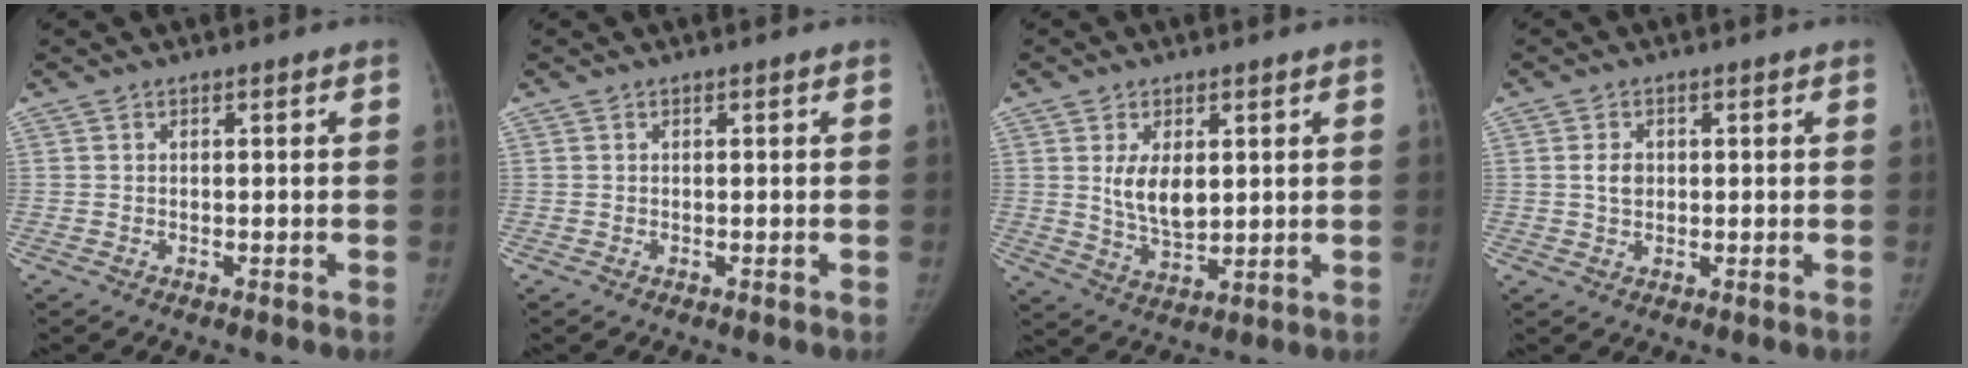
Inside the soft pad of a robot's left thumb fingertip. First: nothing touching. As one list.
[{"total": 0.0}, {"total": 7.6, "force": [1.8, 4.2, 6.1], "torque": [-0.091, -0.022, 0.046]}, {"total": 2.8, "force": [0.4, 2.1, 1.9], "torque": [-0.027, 0.000, 0.010]}]